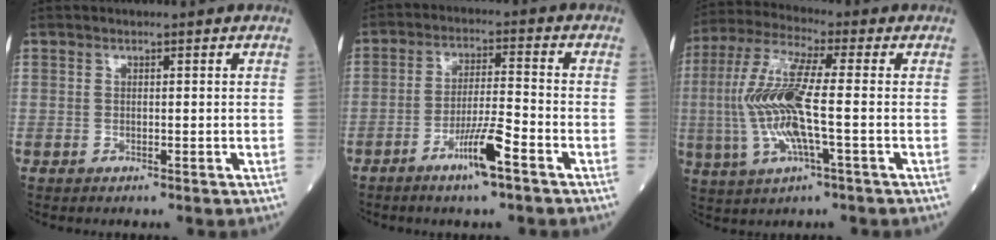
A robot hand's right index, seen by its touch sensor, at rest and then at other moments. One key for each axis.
{"total": 7.2, "fx": -4.2, "fy": 0.1, "fz": 5.9, "tx": -0.112, "ty": -0.003, "tz": -0.074}
{"total": 12.7, "fx": -1.2, "fy": 1.6, "fz": 12.5, "tx": -0.279, "ty": 0.005, "tz": -0.025}